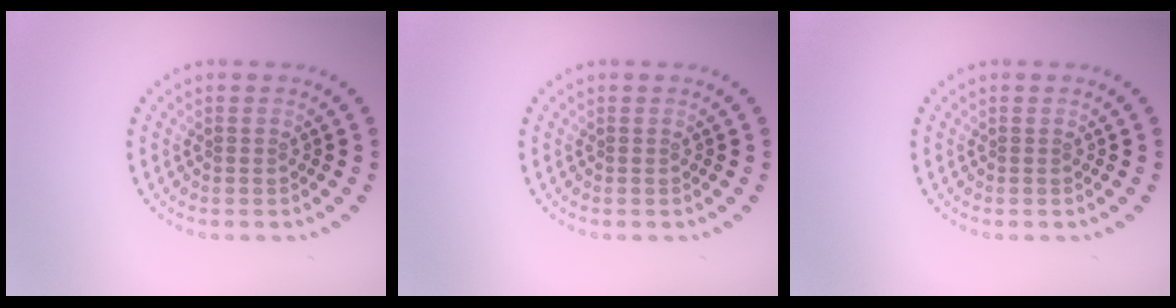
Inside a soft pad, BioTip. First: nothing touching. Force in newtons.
{"total": 0.0}
{"total": 0.0}